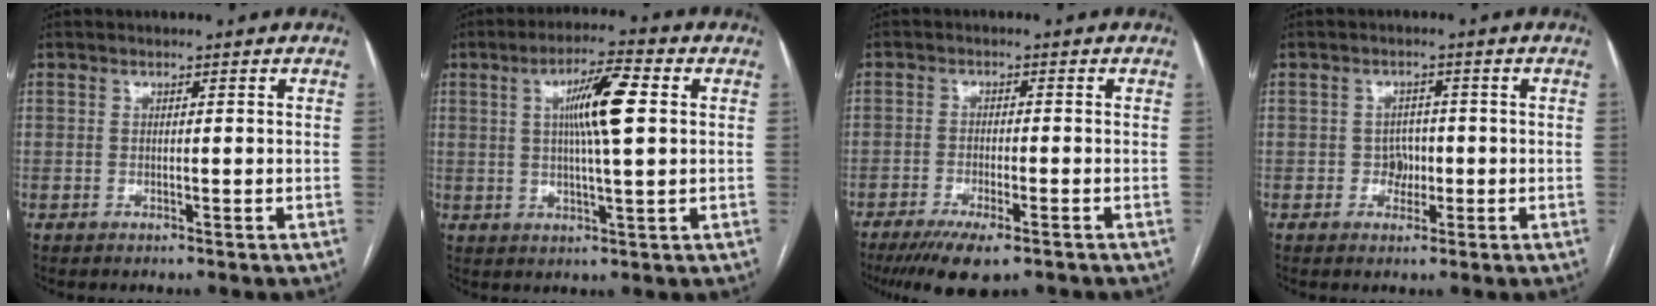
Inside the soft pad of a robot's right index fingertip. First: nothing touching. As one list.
[{"total": 9.0, "force": [1.9, 0.7, 8.8], "torque": [-0.156, 0.009, 0.031]}, {"total": 8.7, "force": [-6.2, 1.8, 5.9], "torque": [-0.090, -0.017, -0.095]}, {"total": 2.4, "force": [-0.5, 2.1, 1.0], "torque": [-0.008, 0.006, -0.008]}]